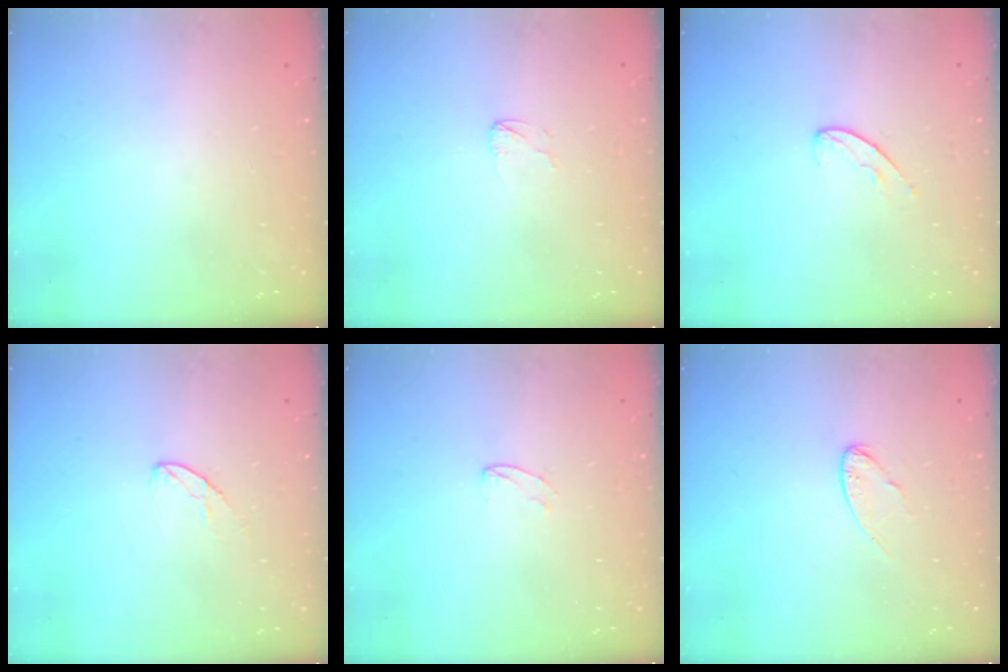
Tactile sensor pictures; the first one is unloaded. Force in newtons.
{"total": 2.9, "press": 2.8, "slide": 0.3}
{"total": 6.6, "press": 6.6, "slide": 0.7}
{"total": 4.9, "press": 4.9, "slide": 0.5}
{"total": 3.8, "press": 3.8, "slide": 0.4}
{"total": 6.5, "press": 6.5, "slide": 0.7}